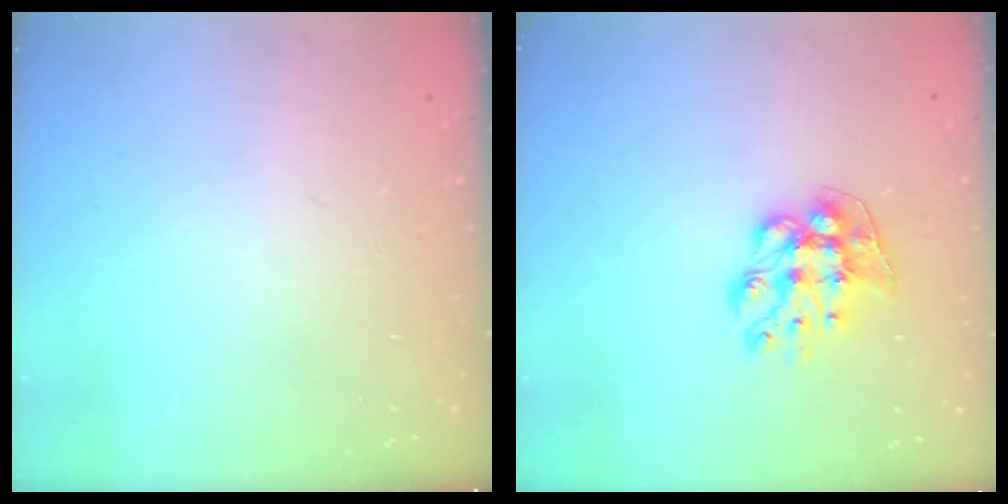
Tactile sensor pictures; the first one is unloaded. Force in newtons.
{"total": 9.6, "press": 9.6, "slide": 0.4}